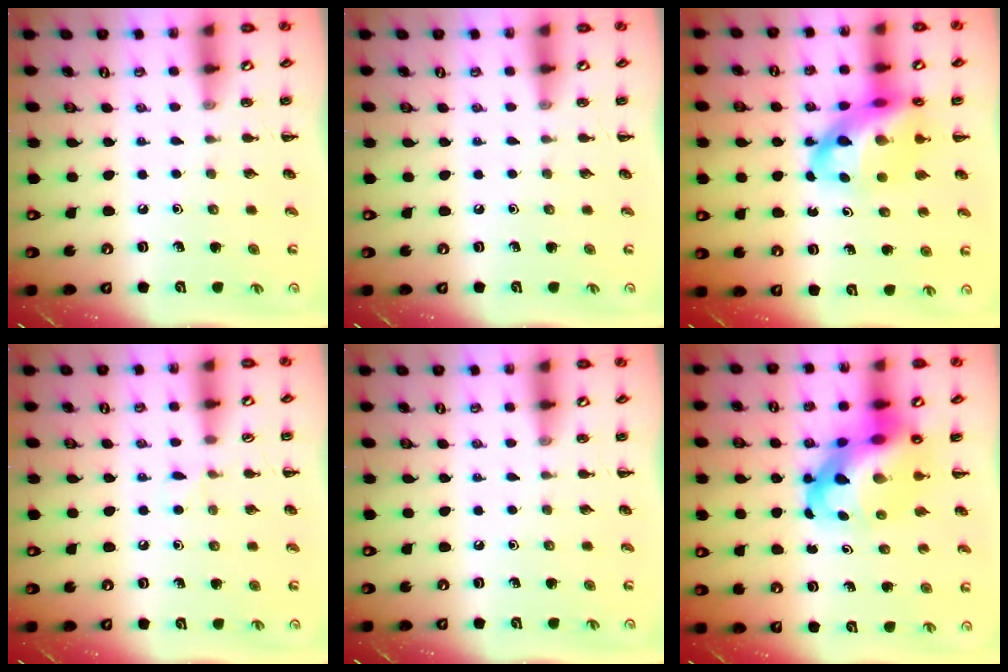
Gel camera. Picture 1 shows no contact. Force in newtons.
{"total": 0.0}
{"total": 15.8, "press": 15.2, "slide": 4.0}
{"total": 4.4, "press": 4.1, "slide": 1.6}
{"total": 0.0}
{"total": 15.4, "press": 14.8, "slide": 4.3}